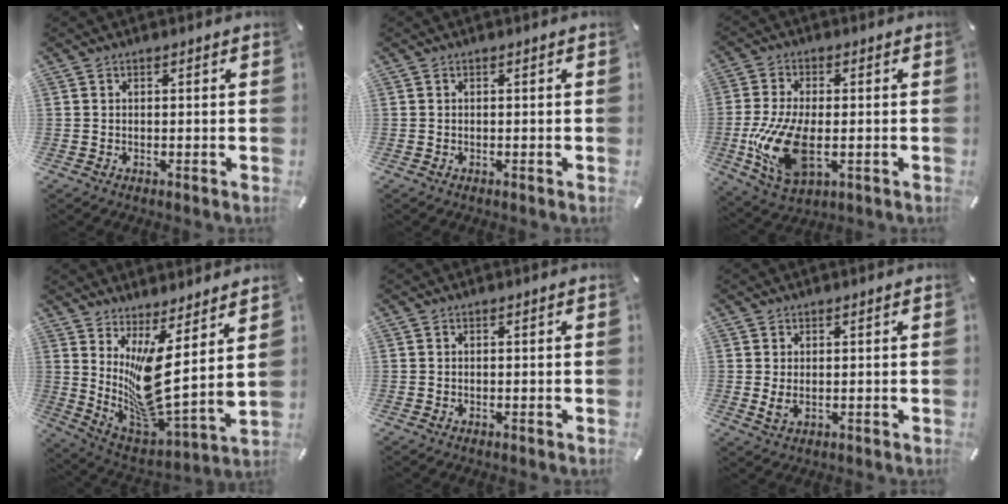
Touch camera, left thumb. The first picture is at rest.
{"total": 0.0}
{"total": 14.5, "force": [-2.2, 7.6, 12.1], "torque": [-0.278, -0.023, -0.037]}
{"total": 11.1, "force": [4.9, 2.8, 9.6], "torque": [-0.202, -0.094, 0.086]}
{"total": 0.0}
{"total": 2.4, "force": [0.5, 1.2, 2.0], "torque": [-0.038, -0.004, 0.005]}